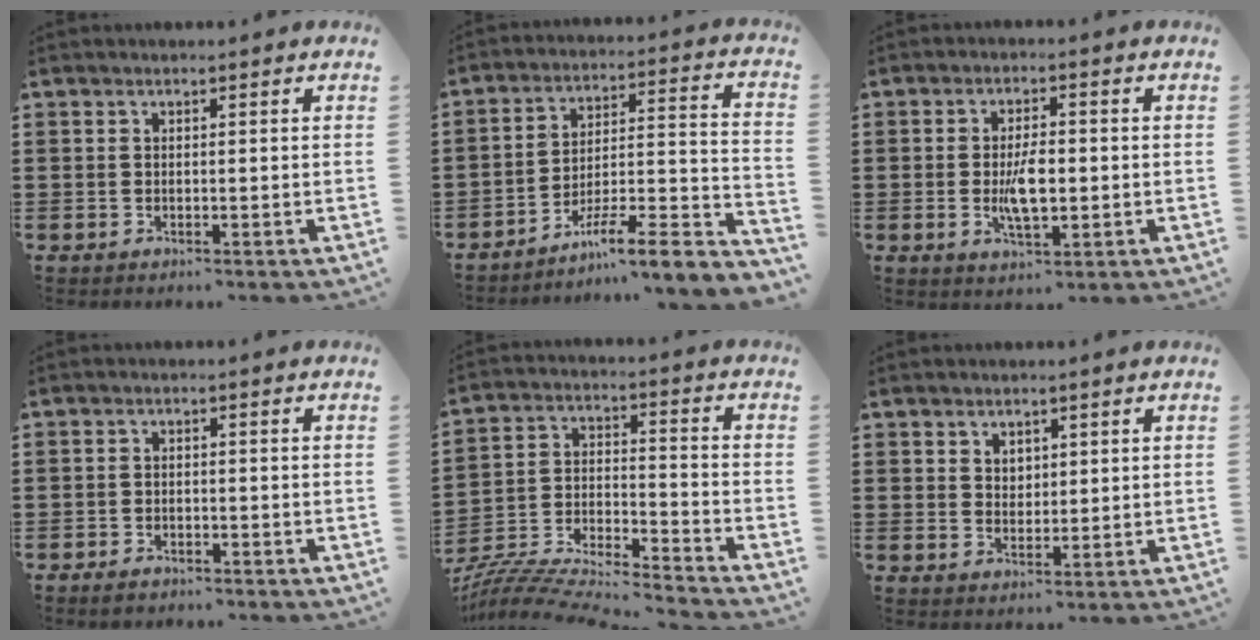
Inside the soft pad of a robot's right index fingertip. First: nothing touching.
{"total": 7.2, "force": [-5.5, 1.0, 4.5], "torque": [-0.071, -0.005, -0.108]}
{"total": 5.6, "force": [-0.5, 2.3, 5.1], "torque": [-0.096, -0.006, -0.015]}
{"total": 1.6, "force": [-1.5, 0.5, 0.2], "torque": [-0.007, 0.002, -0.031]}
{"total": 7.3, "force": [-7.0, 0.6, 2.0], "torque": [-0.041, -0.007, -0.143]}
{"total": 2.3, "force": [1.5, 1.6, 0.4], "torque": [-0.013, 0.007, 0.028]}